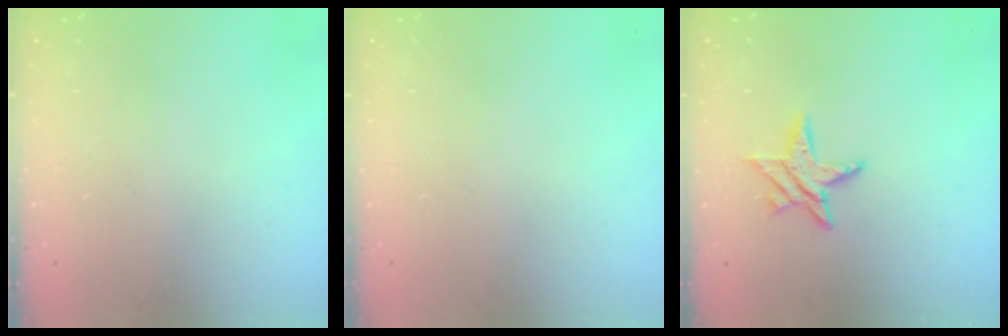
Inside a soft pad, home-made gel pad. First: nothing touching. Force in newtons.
{"total": 0.0}
{"total": 7.2, "press": 7.2, "slide": 0.1}